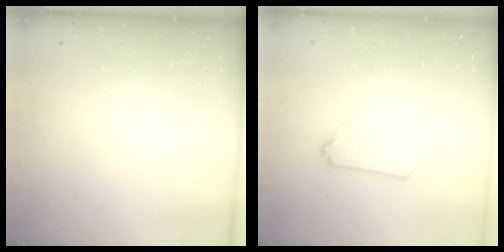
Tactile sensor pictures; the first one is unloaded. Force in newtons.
{"total": 0.0}